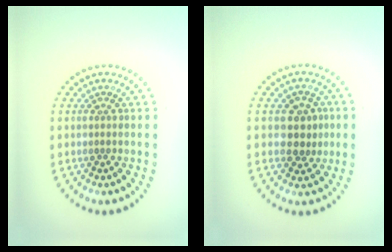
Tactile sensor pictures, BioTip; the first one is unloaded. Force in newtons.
{"total": 2.7, "press": 2.5, "slide": 0.8}